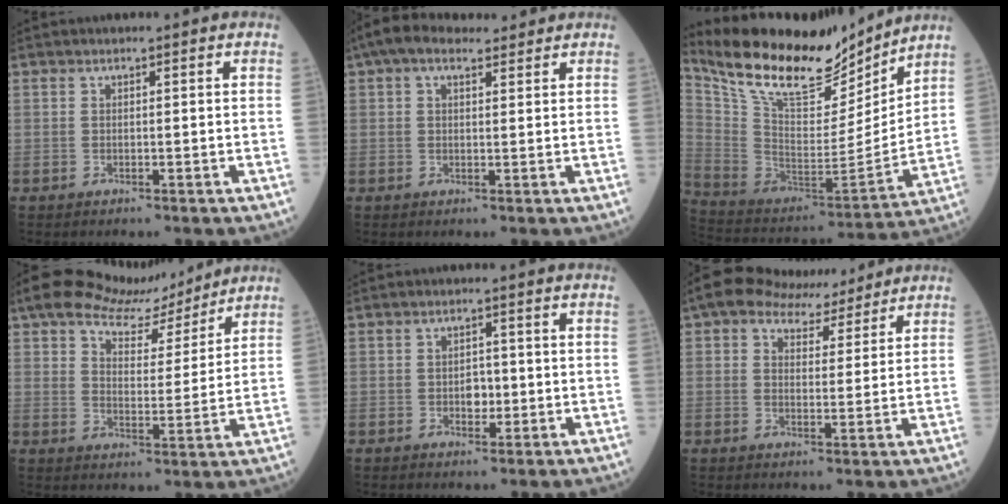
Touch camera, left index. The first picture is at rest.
{"total": 5.2, "force": [3.7, 2.4, 2.9], "torque": [-0.064, 0.037, 0.066]}
{"total": 21.1, "force": [18.2, 5.3, 9.2], "torque": [-0.185, -0.018, 0.315]}
{"total": 10.9, "force": [9.5, 3.4, 4.0], "torque": [-0.070, 0.008, 0.149]}
{"total": 2.3, "force": [-0.6, 1.6, 1.6], "torque": [-0.021, 0.000, -0.008]}
{"total": 7.9, "force": [6.6, 3.6, 2.5], "torque": [-0.042, 0.021, 0.098]}